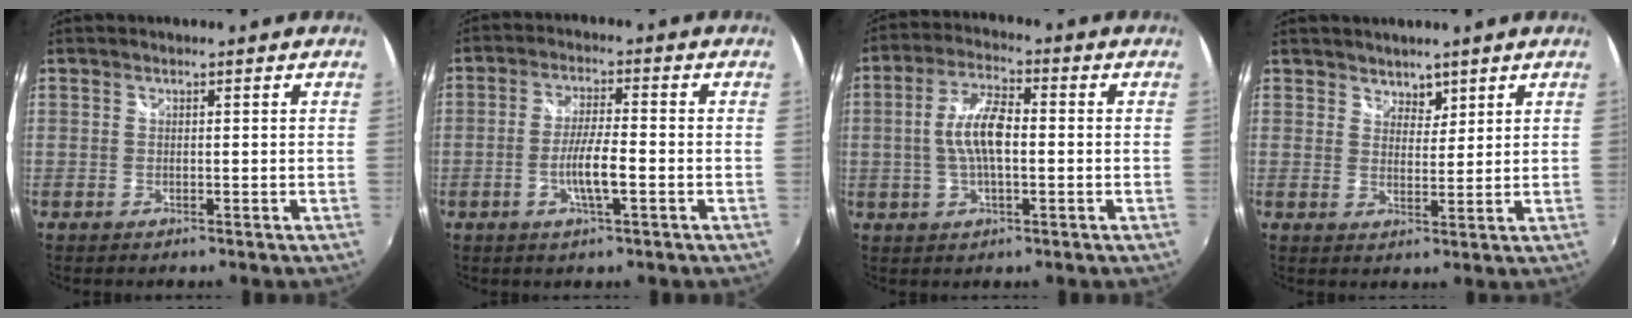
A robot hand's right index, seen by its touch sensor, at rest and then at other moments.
{"total": 6.0, "force": [-2.2, 0.7, 5.6], "torque": [-0.107, -0.005, -0.039]}
{"total": 8.3, "force": [-0.6, 3.0, 7.8], "torque": [-0.153, 0.009, -0.012]}
{"total": 3.0, "force": [2.3, 1.9, 0.4], "torque": [0.003, 0.003, 0.039]}